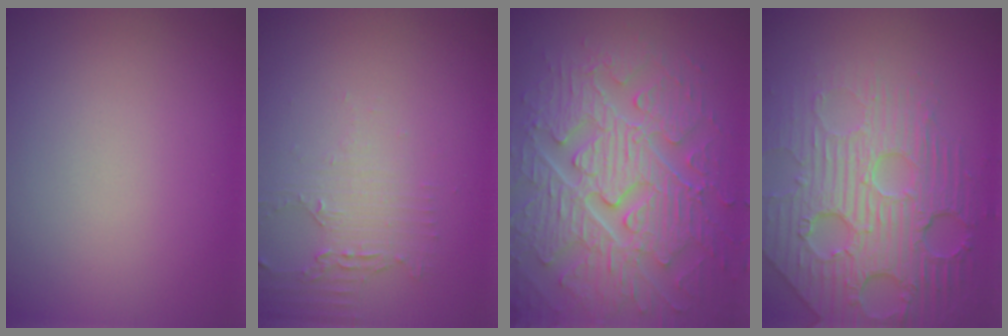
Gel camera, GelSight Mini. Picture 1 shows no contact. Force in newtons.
{"total": 2.1, "press": 1.6, "slide": 1.4}
{"total": 9.1, "press": 6.6, "slide": 6.2}
{"total": 7.9, "press": 5.6, "slide": 5.5}